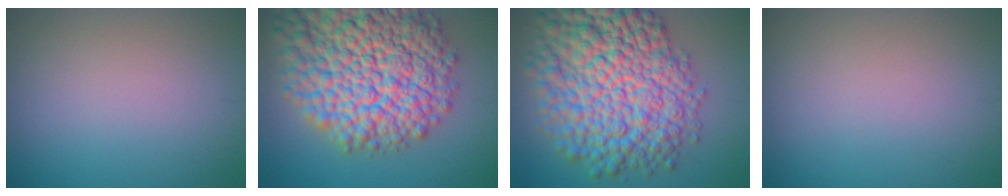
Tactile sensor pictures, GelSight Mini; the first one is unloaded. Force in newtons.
{"total": 15.8, "press": 15.8, "slide": 0.7}
{"total": 13.6, "press": 13.6, "slide": 0.3}
{"total": 0.0}